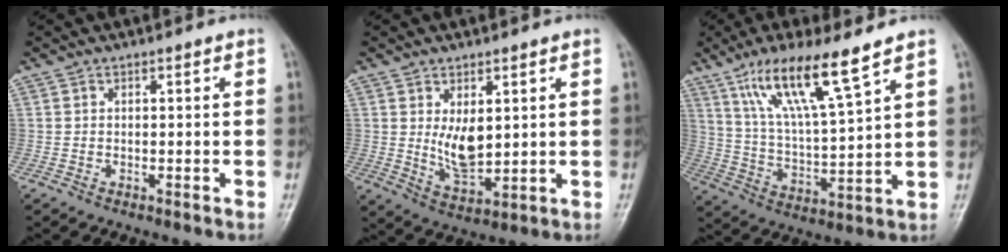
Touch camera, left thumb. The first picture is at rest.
{"total": 7.2, "force": [1.6, 3.7, 6.0], "torque": [-0.090, -0.024, 0.042]}
{"total": 14.5, "force": [9.1, 2.2, 11.0], "torque": [-0.203, -0.038, 0.181]}